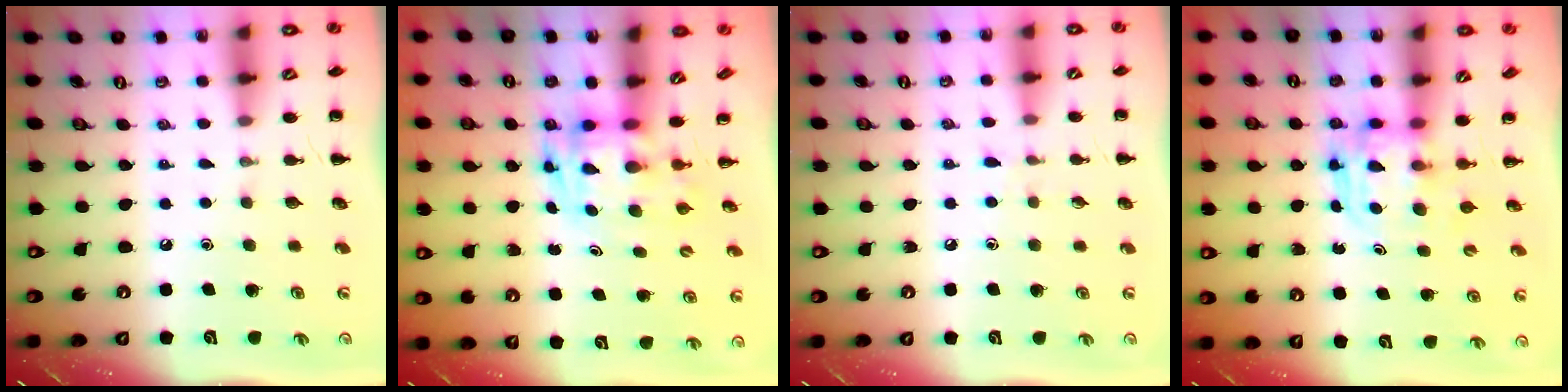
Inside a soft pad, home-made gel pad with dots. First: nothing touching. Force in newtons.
{"total": 3.4, "press": 3.3, "slide": 0.6}
{"total": 5.4, "press": 4.9, "slide": 2.3}
{"total": 3.6, "press": 3.6, "slide": 0.2}